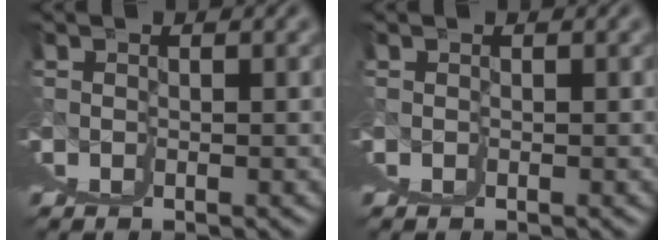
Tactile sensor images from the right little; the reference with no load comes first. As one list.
[{"total": 0.0}]